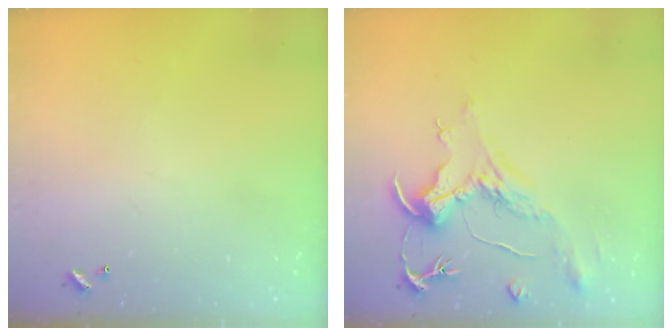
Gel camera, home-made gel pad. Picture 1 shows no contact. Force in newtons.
{"total": 2.2, "press": 1.7, "slide": 1.4}